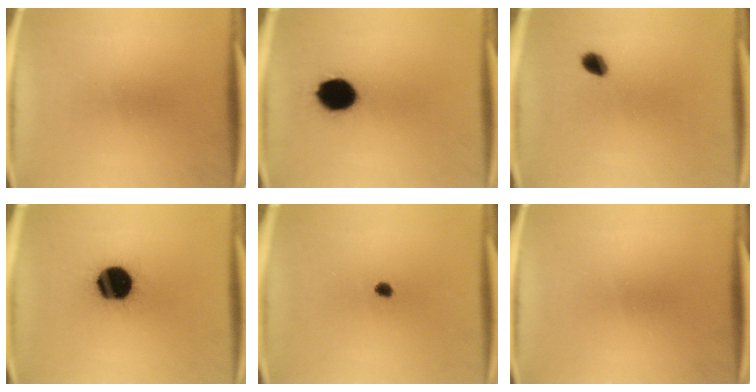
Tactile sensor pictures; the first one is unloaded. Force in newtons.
{"total": 12.3}
{"total": 2.9}
{"total": 18.3}
{"total": 1.8}
{"total": 0.0}